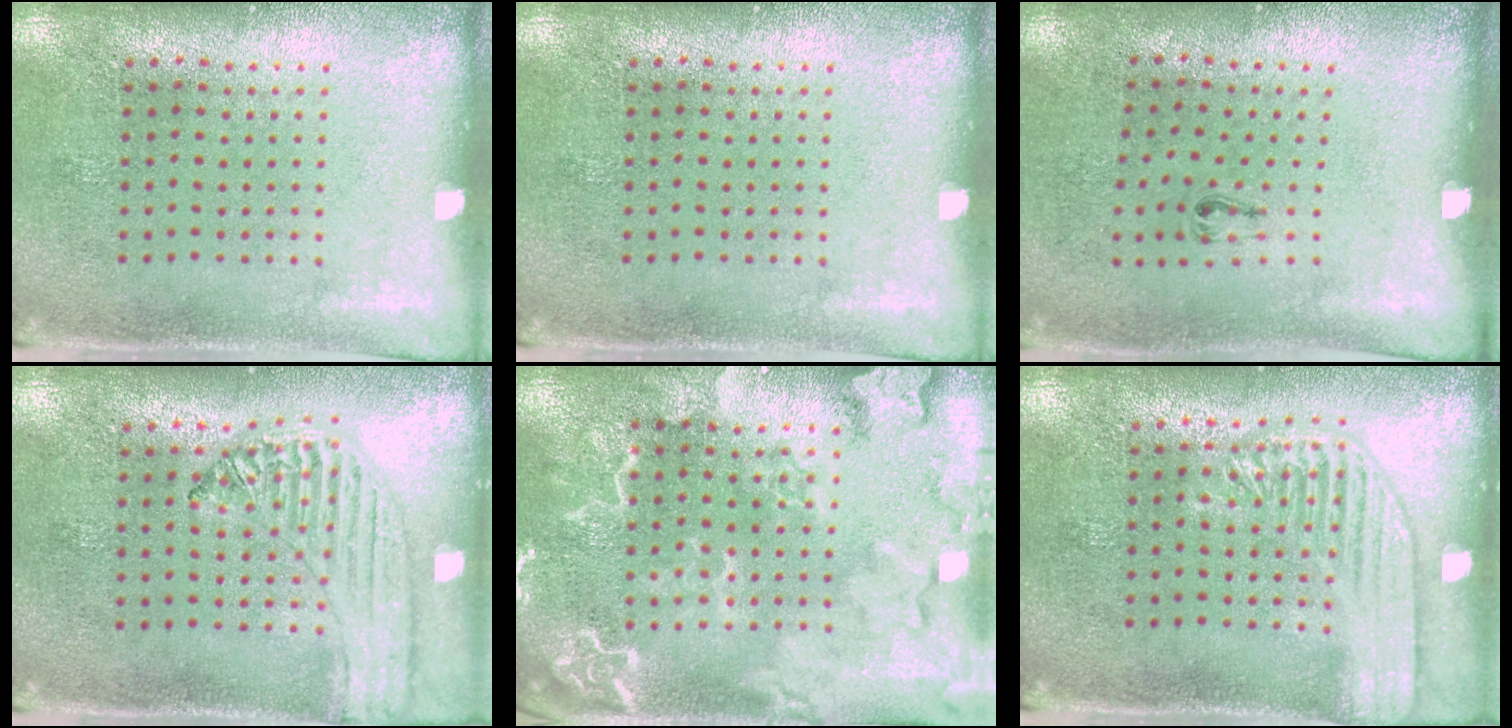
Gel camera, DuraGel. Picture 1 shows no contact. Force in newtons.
{"total": 0.0}
{"total": 0.5, "press": 0.2, "slide": 0.5}
{"total": 1.3, "press": 1.3, "slide": 0.2}
{"total": 2.8, "press": 2.8, "slide": 0.4}
{"total": 1.8, "press": 1.8, "slide": 0.4}